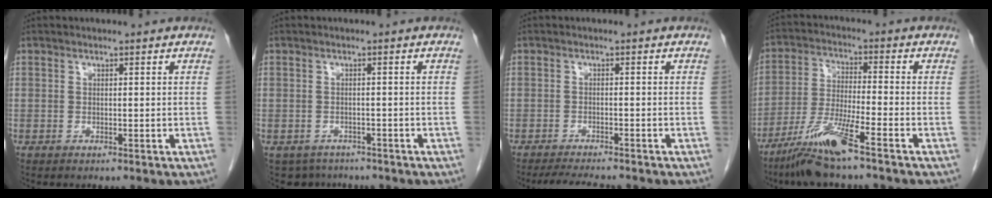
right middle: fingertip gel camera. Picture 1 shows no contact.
{"total": 3.9, "force": [-3.2, 2.2, -0.1], "torque": [0.000, 0.000, -0.046]}
{"total": 5.6, "force": [-5.1, 0.5, 2.4], "torque": [-0.039, -0.017, -0.079]}
{"total": 9.8, "force": [-6.7, -0.1, 7.1], "torque": [-0.148, -0.028, -0.131]}